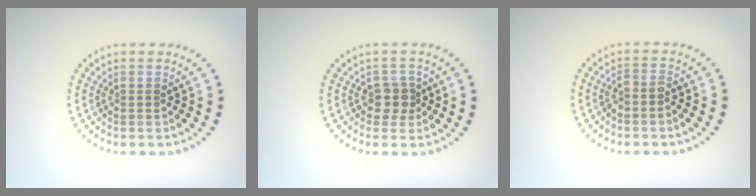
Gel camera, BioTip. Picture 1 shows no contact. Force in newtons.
{"total": 1.9, "press": 1.6, "slide": 1.0}
{"total": 1.1, "press": 0.9, "slide": 0.6}